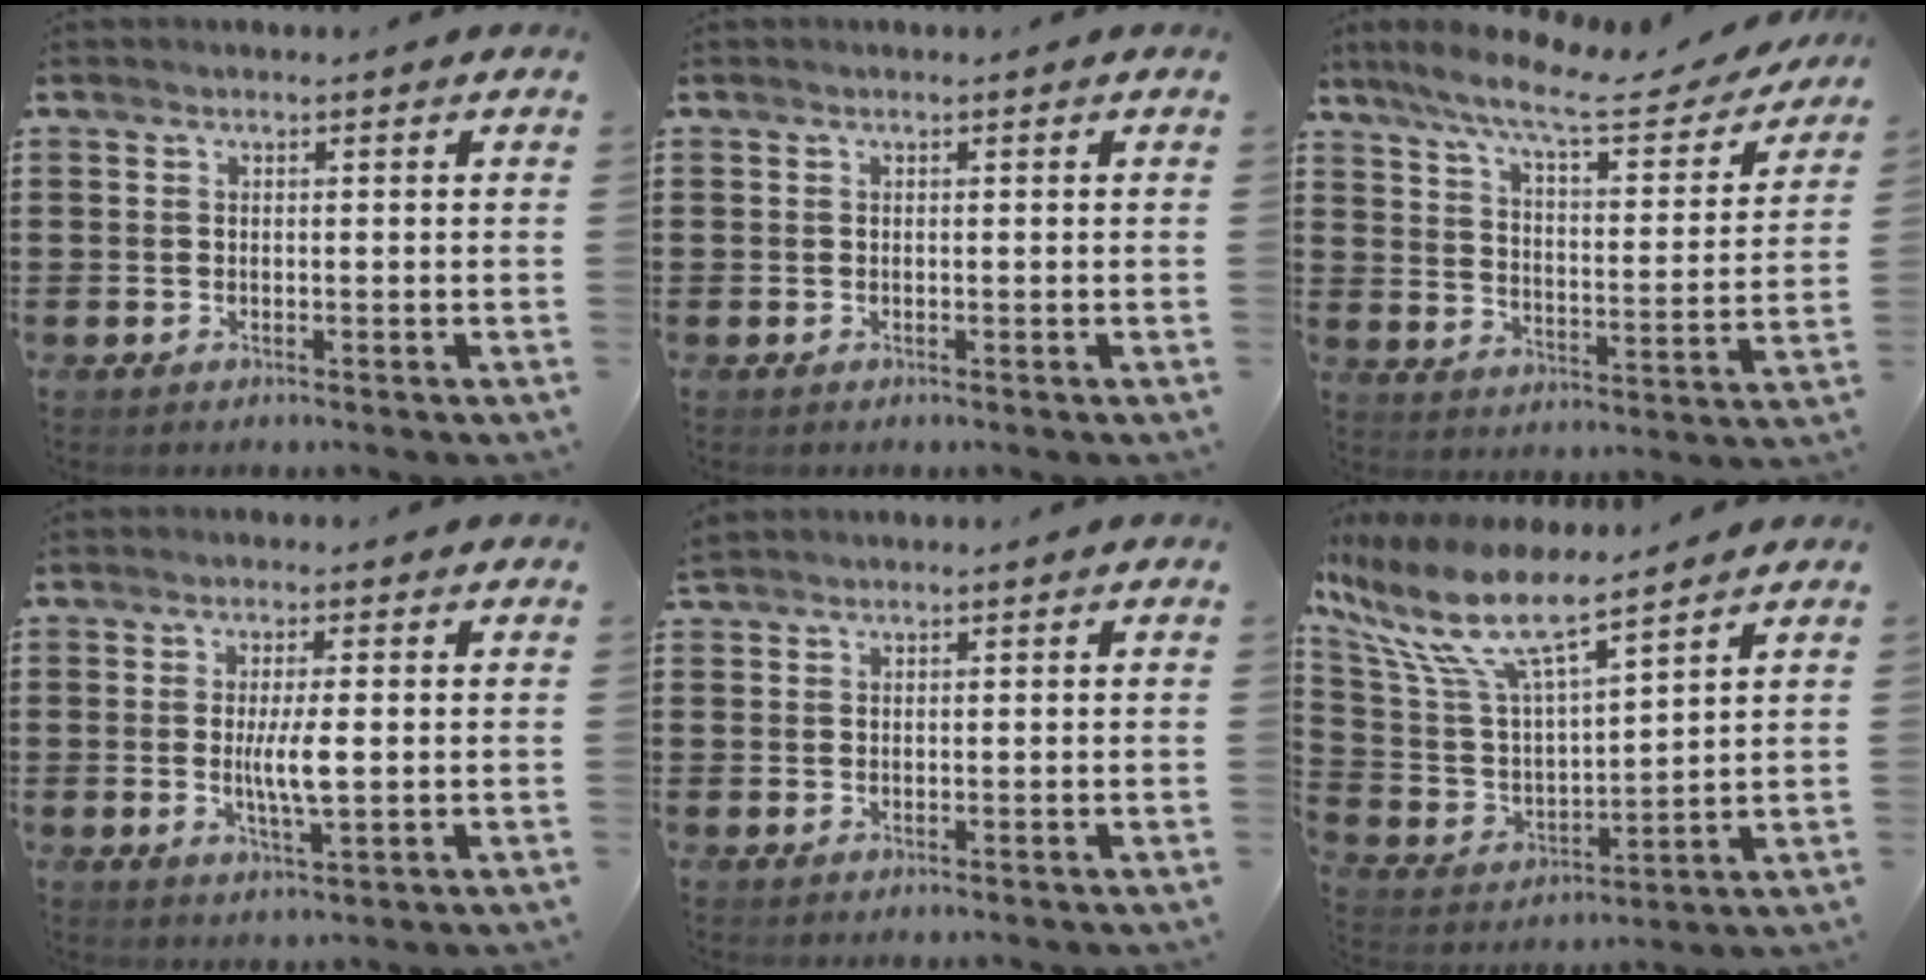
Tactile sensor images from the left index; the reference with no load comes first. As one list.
[{"total": 0.0}, {"total": 10.1, "force": [8.2, 0.9, 5.9], "torque": [-0.137, -0.043, 0.134]}, {"total": 5.1, "force": [0.1, 0.8, 5.0], "torque": [-0.097, -0.006, -0.002]}, {"total": 0.8, "force": [0.8, 0.2, 0.1], "torque": [-0.004, 0.001, 0.016]}, {"total": 11.3, "force": [8.3, 2.5, 7.3], "torque": [-0.186, -0.048, 0.139]}]